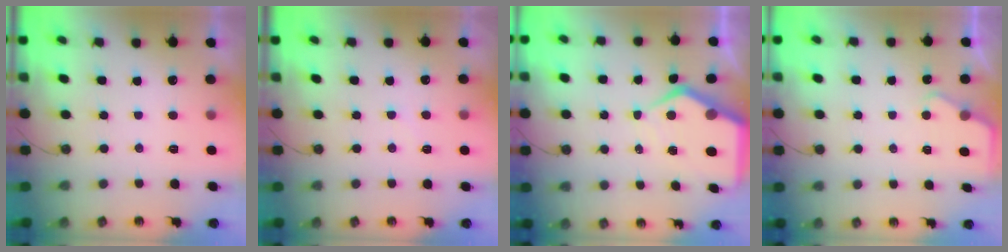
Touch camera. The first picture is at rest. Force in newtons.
{"total": 3.1, "press": 3.1, "slide": 0.4}
{"total": 9.3, "press": 9.2, "slide": 0.9}
{"total": 3.2, "press": 3.2, "slide": 0.5}